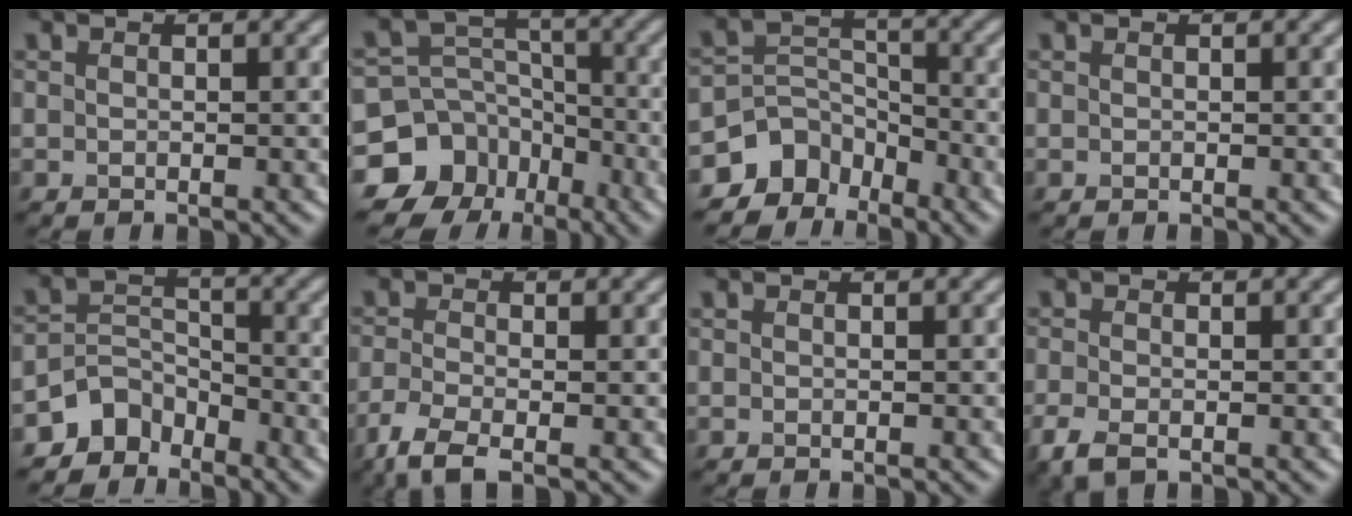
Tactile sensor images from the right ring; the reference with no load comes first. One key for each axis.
{"total": 11.6, "fx": -7.3, "fy": 8.8, "fz": 2.0, "tx": -0.046, "ty": -0.007, "tz": -0.137}
{"total": 6.1, "fx": -4.5, "fy": 3.9, "fz": 1.3, "tx": -0.002, "ty": 0.003, "tz": -0.086}
{"total": 0.0}
{"total": 4.0, "fx": -3.2, "fy": 2.2, "fz": 0.4, "tx": 0.006, "ty": 0.003, "tz": -0.067}
{"total": 3.3, "fx": -2.1, "fy": 0.9, "fz": 2.3, "tx": -0.057, "ty": -0.010, "tz": -0.056}
{"total": 0.0}
{"total": 2.5, "fx": -1.4, "fy": 1.1, "fz": 1.7, "tx": -0.044, "ty": -0.008, "tz": -0.035}